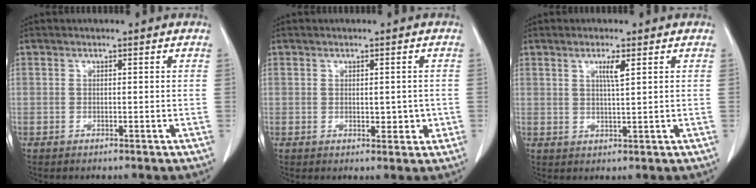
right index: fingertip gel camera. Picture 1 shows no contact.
{"total": 2.5, "force": [-0.2, 1.4, 2.1], "torque": [-0.024, -0.001, 0.004]}
{"total": 2.6, "force": [1.2, -0.1, 2.4], "torque": [-0.046, -0.003, 0.021]}